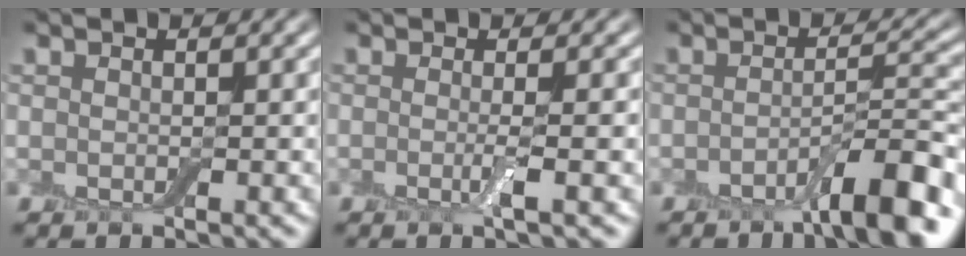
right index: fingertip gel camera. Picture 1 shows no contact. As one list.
[{"total": 2.4, "force": [-0.4, 0.4, 2.3], "torque": [-0.042, -0.009, -0.012]}, {"total": 6.3, "force": [-3.5, 1.2, 5.1], "torque": [-0.070, 0.010, -0.055]}]